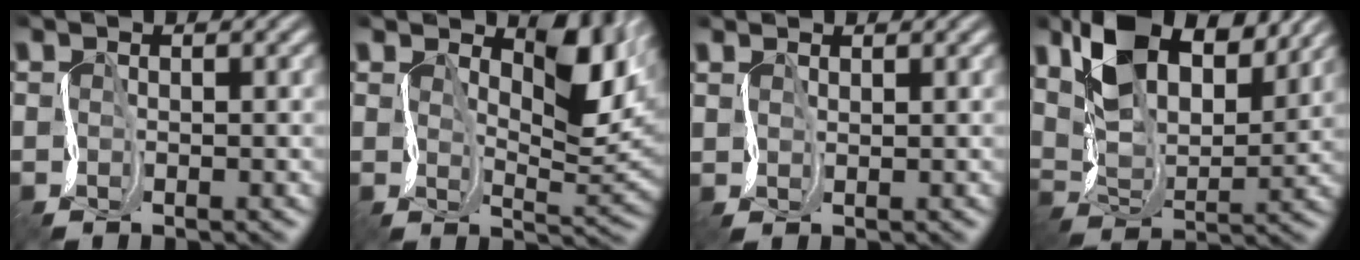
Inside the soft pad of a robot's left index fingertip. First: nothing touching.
{"total": 5.4, "force": [2.8, 2.1, 4.1], "torque": [-0.051, -0.007, 0.046]}
{"total": 1.1, "force": [1.0, 0.3, -0.3], "torque": [0.004, 0.004, 0.023]}
{"total": 9.5, "force": [6.0, 4.5, 5.9], "torque": [-0.126, 0.001, 0.107]}